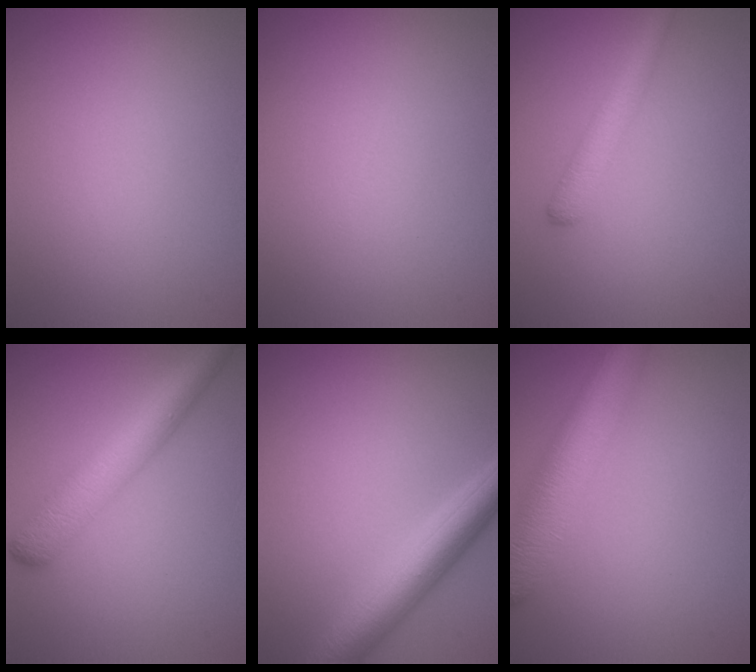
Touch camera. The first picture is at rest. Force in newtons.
{"total": 0.0}
{"total": 2.7, "press": 2.7, "slide": 0.0}
{"total": 5.6, "press": 5.6, "slide": 0.1}
{"total": 5.3, "press": 5.3, "slide": 0.2}
{"total": 6.9, "press": 6.9, "slide": 0.2}